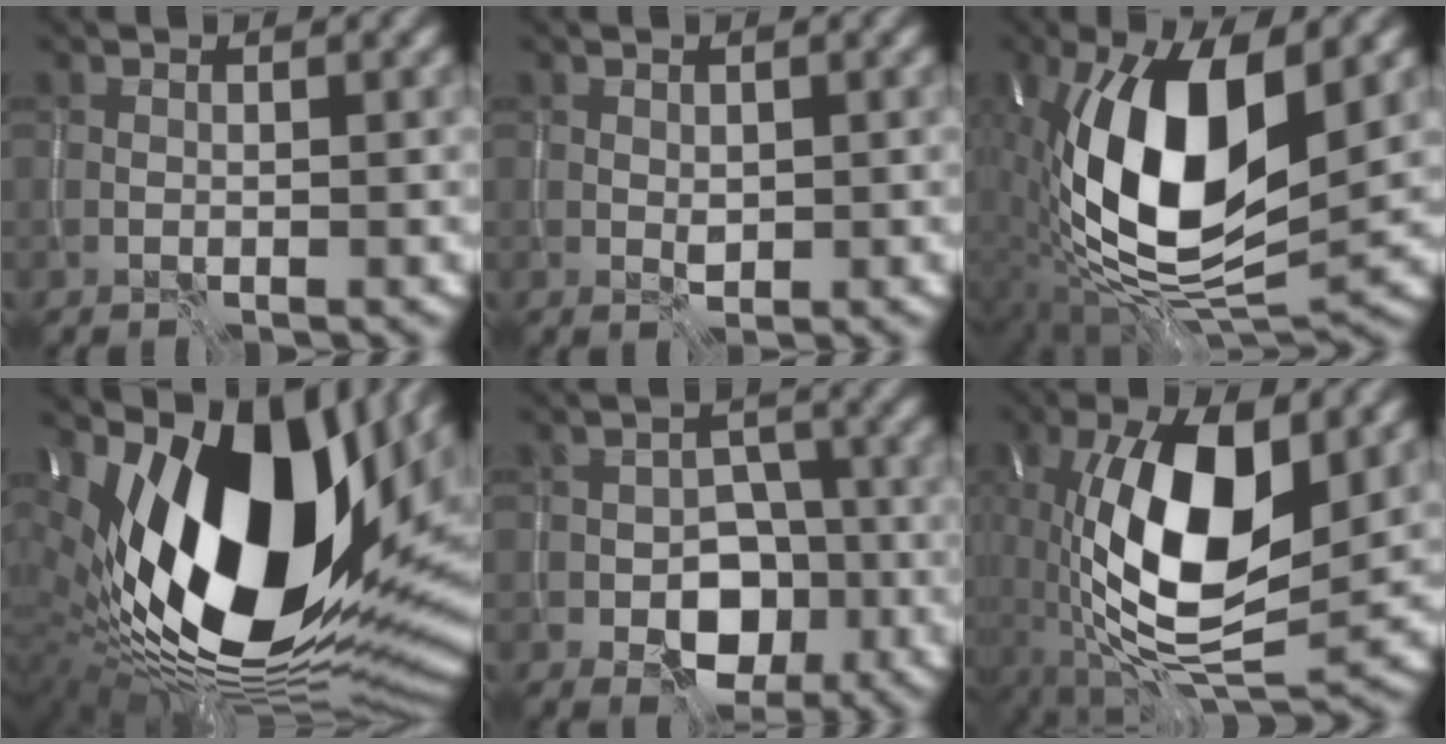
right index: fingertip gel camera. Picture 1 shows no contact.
{"total": 0.8, "force": [0.1, 0.6, 0.5], "torque": [-0.009, -0.004, 0.006]}
{"total": 14.3, "force": [0.7, 6.4, 12.8], "torque": [-0.233, 0.000, 0.002]}
{"total": 19.6, "force": [2.5, 9.9, 16.8], "torque": [-0.296, -0.003, 0.034]}
{"total": 5.4, "force": [-2.0, 3.9, 3.1], "torque": [-0.034, -0.005, -0.030]}
{"total": 13.3, "force": [0.1, 5.9, 11.9], "torque": [-0.207, 0.003, -0.007]}